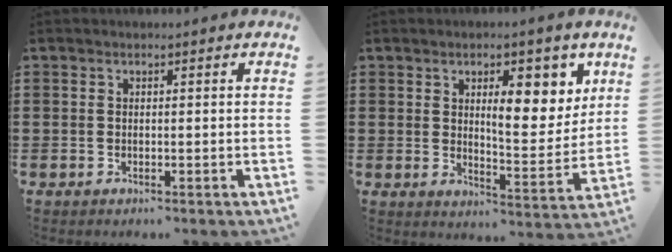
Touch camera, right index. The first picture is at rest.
{"total": 8.6, "force": [3.9, 3.5, 6.8], "torque": [-0.090, -0.016, 0.056]}